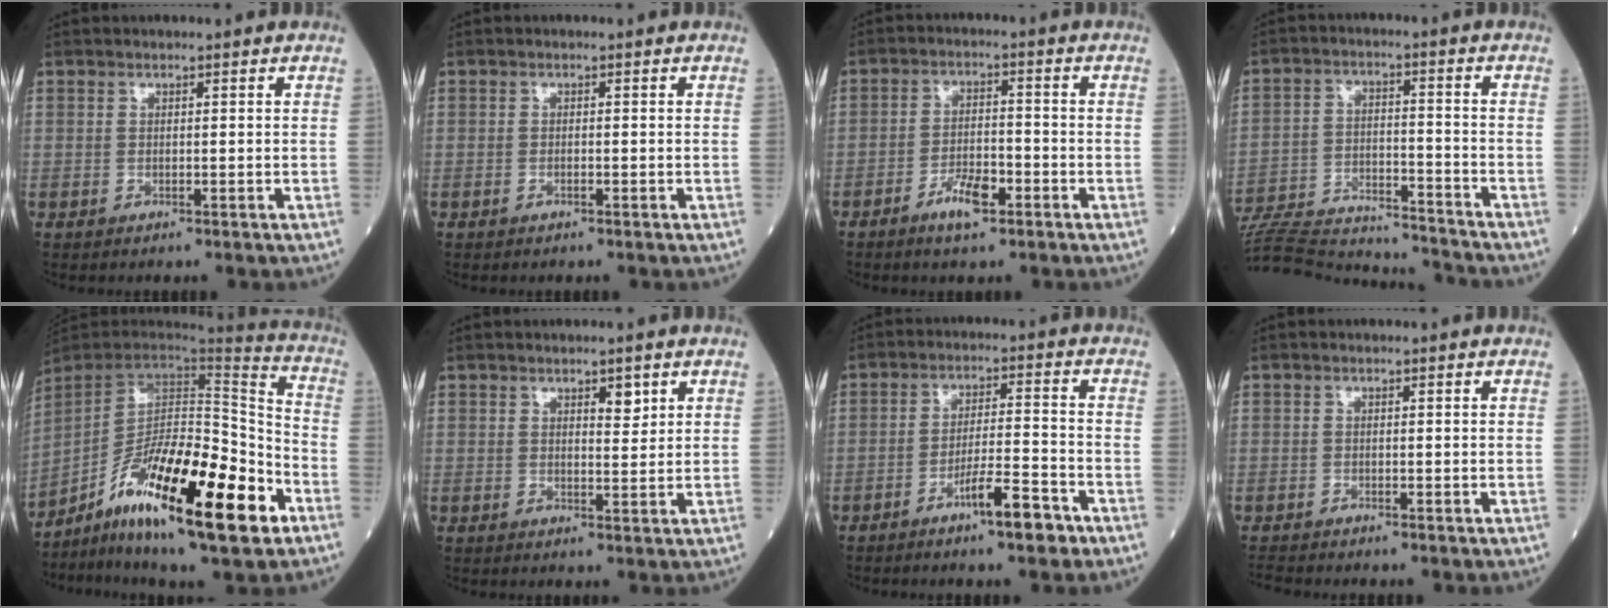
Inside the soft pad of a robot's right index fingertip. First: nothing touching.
{"total": 0.7, "force": [-0.5, 0.1, 0.6], "torque": [-0.015, 0.001, -0.009]}
{"total": 5.3, "force": [-3.1, 1.6, 4.0], "torque": [-0.077, 0.002, -0.056]}
{"total": 21.0, "force": [-20.1, 2.7, 5.4], "torque": [-0.134, -0.007, -0.305]}
{"total": 23.7, "force": [-11.7, 4.6, 20.1], "torque": [-0.329, -0.023, -0.200]}
{"total": 2.3, "force": [1.3, 0.8, 1.7], "torque": [-0.023, -0.004, 0.020]}
{"total": 7.2, "force": [-4.6, 0.6, 5.6], "torque": [-0.091, -0.001, -0.077]}
{"total": 1.2, "force": [-1.2, 0.1, -0.1], "torque": [0.002, -0.006, -0.024]}